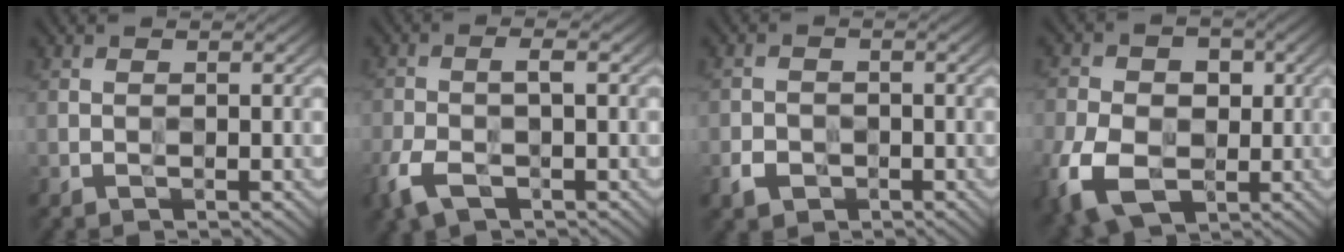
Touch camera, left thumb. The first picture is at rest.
{"total": 4.9, "force": [-2.1, 2.2, 3.8], "torque": [-0.089, -0.006, -0.044]}
{"total": 2.6, "force": [-1.4, 1.9, 1.0], "torque": [-0.019, -0.004, -0.029]}
{"total": 11.5, "force": [-3.1, 8.5, 7.1], "torque": [-0.157, -0.031, -0.059]}